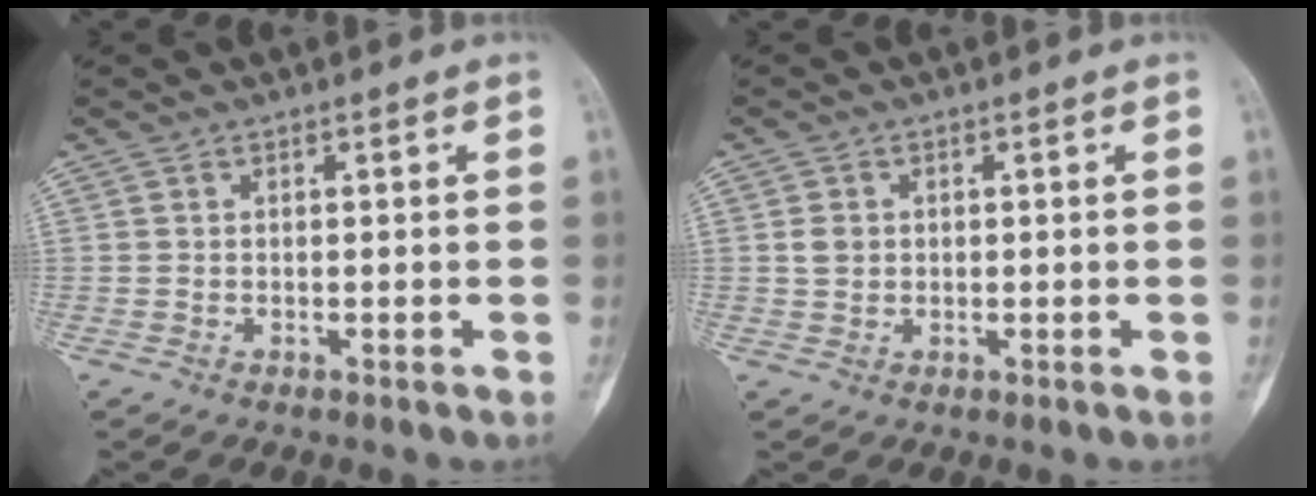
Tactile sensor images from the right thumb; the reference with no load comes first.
{"total": 2.3, "force": [0.3, 2.0, 1.1], "torque": [-0.013, 0.002, 0.008]}